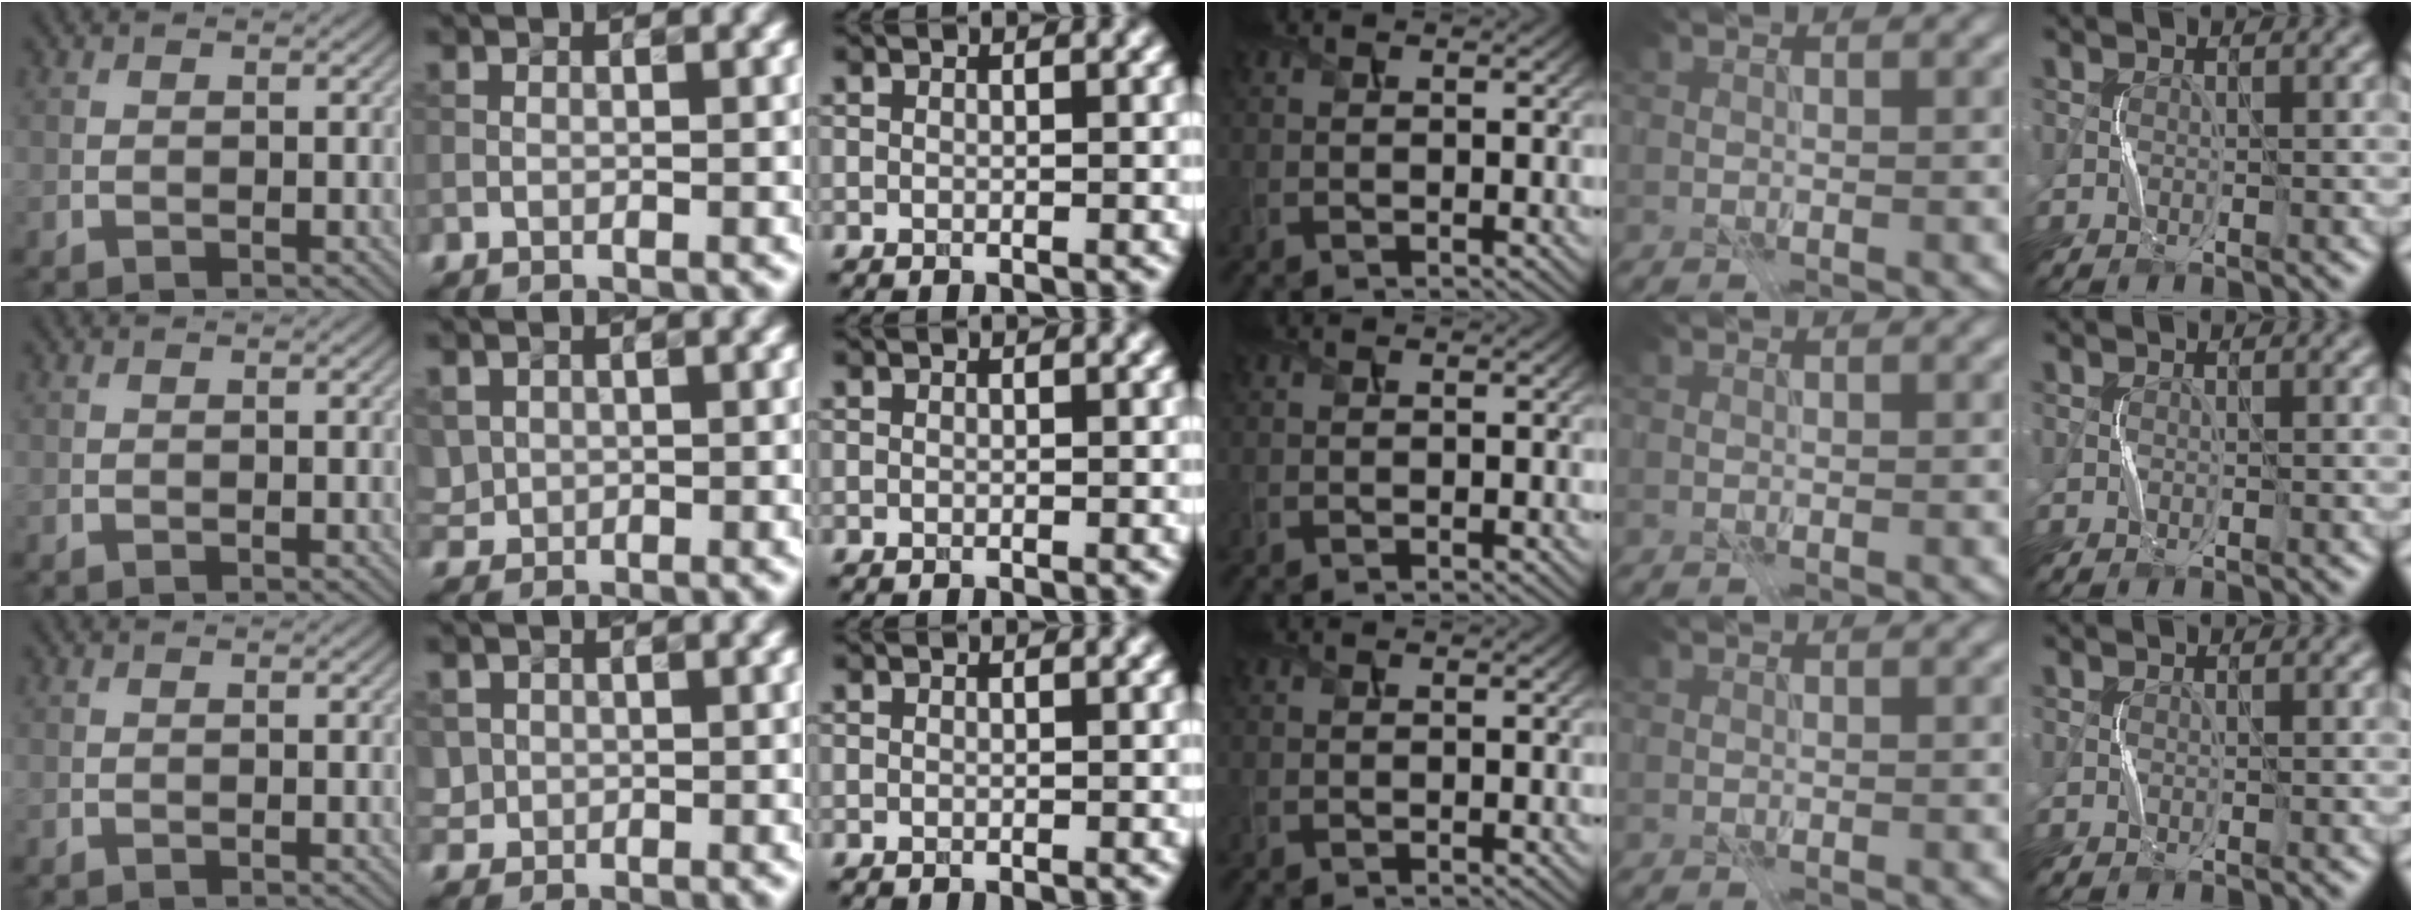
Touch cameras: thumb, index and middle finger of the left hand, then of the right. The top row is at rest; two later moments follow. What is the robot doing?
{"motion": "press", "object": "toy piano key"}